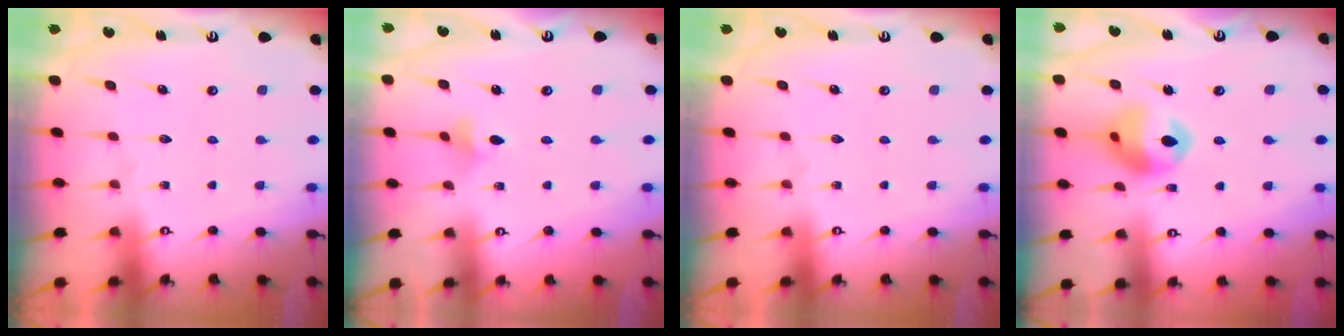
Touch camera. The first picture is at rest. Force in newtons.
{"total": 2.6, "press": 2.5, "slide": 0.5}
{"total": 0.0}
{"total": 12.7, "press": 12.6, "slide": 1.3}